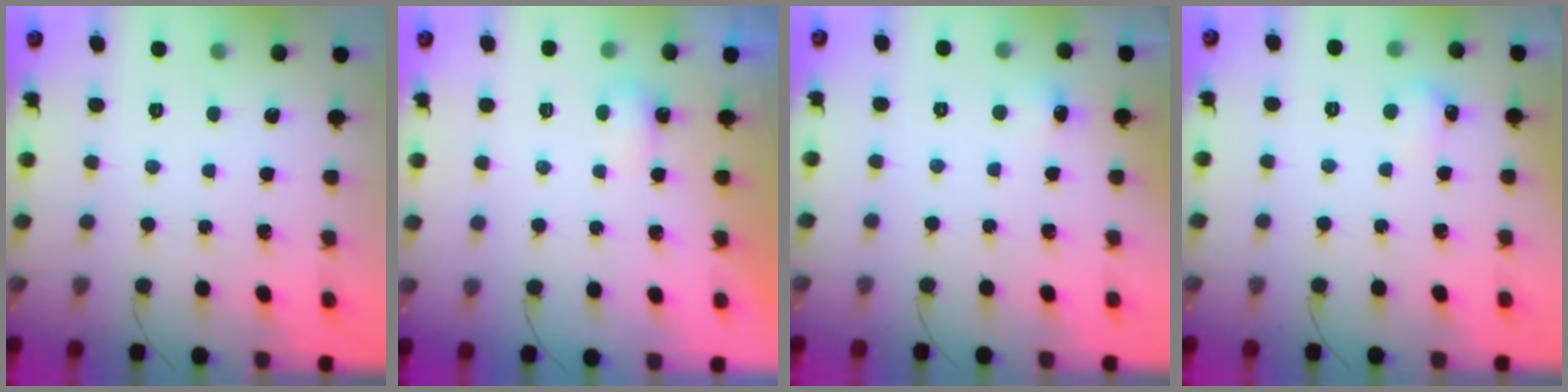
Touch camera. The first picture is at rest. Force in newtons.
{"total": 3.2, "press": 3.2, "slide": 0.7}
{"total": 4.8, "press": 4.6, "slide": 1.4}
{"total": 6.0, "press": 5.9, "slide": 1.3}